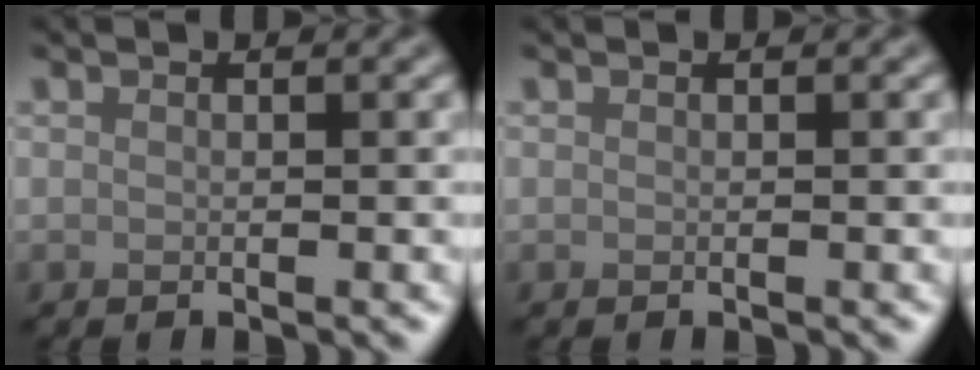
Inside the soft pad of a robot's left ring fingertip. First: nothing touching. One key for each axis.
{"total": 0.0}